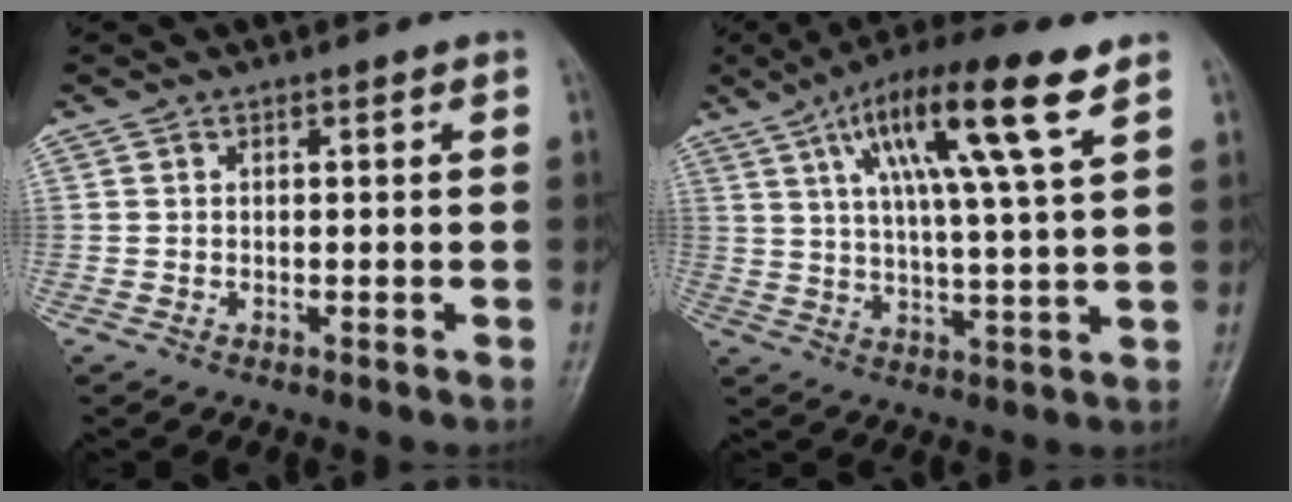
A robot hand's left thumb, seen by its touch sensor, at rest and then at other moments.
{"total": 16.3, "force": [7.8, 2.1, 14.2], "torque": [-0.247, -0.010, 0.131]}